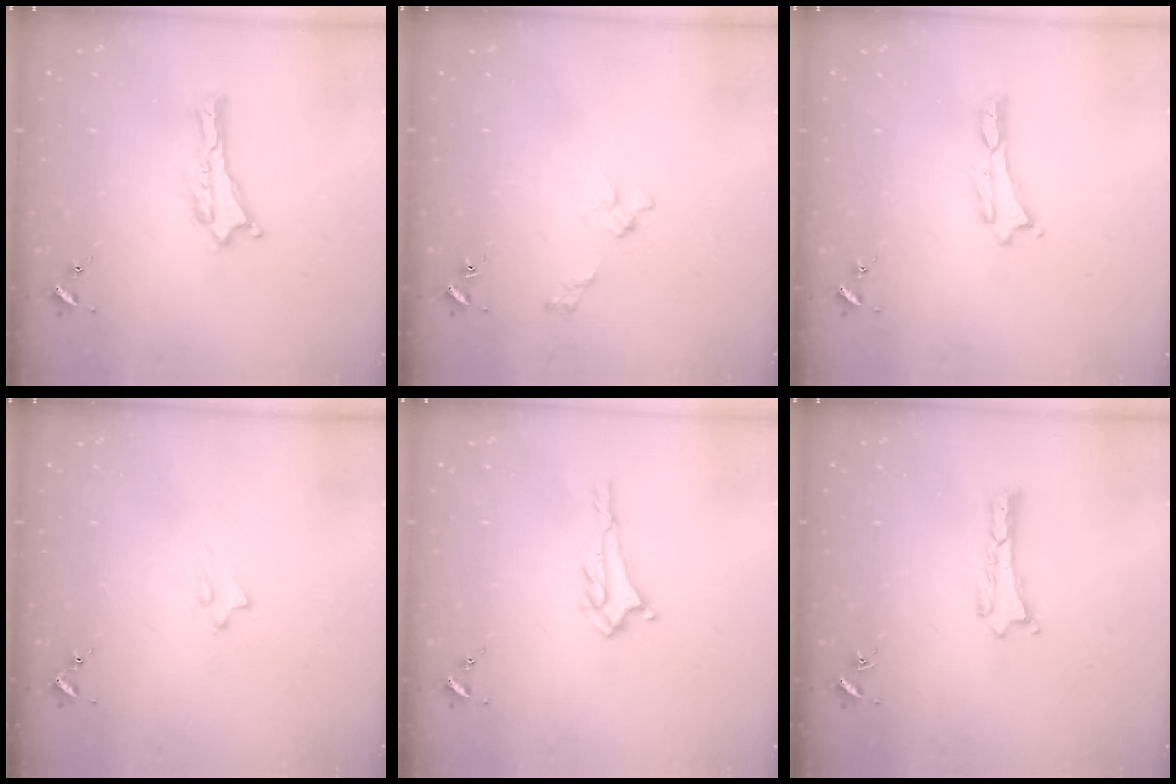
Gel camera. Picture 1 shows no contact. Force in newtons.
{"total": 2.7, "press": 2.6, "slide": 0.3}
{"total": 0.0}
{"total": 2.0, "press": 2.0, "slide": 0.4}
{"total": 1.9, "press": 1.9, "slide": 0.4}
{"total": 0.0}